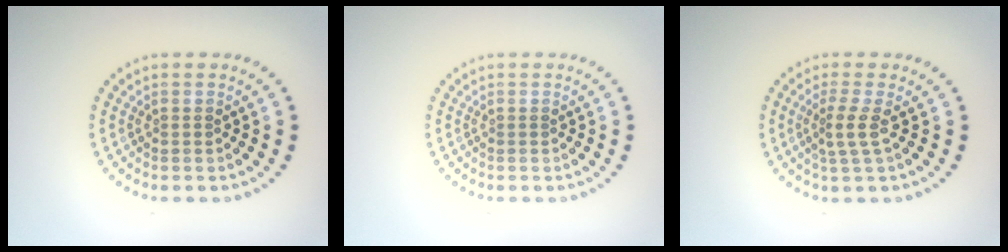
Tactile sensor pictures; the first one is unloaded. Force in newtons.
{"total": 0.0}
{"total": 2.1, "press": 1.5, "slide": 1.5}